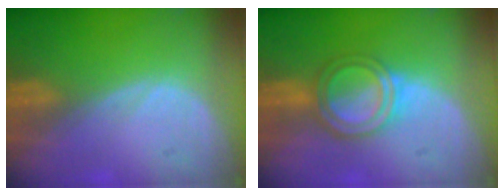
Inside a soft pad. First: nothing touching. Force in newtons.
{"total": 6.0, "press": 5.4, "slide": 2.7}